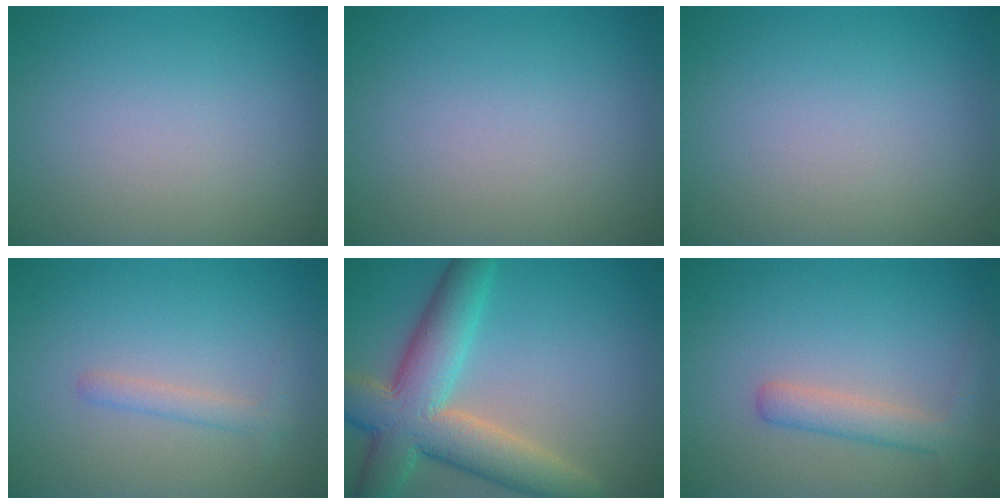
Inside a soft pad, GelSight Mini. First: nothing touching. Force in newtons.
{"total": 0.0}
{"total": 0.0}
{"total": 1.4, "press": 1.4, "slide": 0.0}
{"total": 9.2, "press": 9.2, "slide": 0.8}
{"total": 2.8, "press": 2.8, "slide": 0.1}